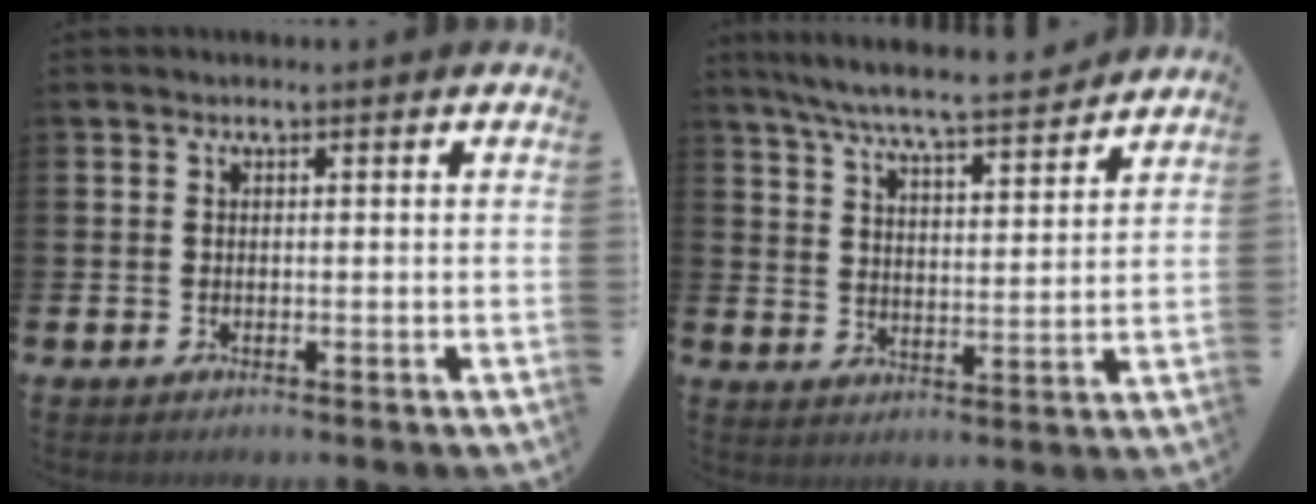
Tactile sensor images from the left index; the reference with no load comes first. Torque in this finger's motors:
{"motor_torque": [1.00, -1.03, 0.64, 0.19]}